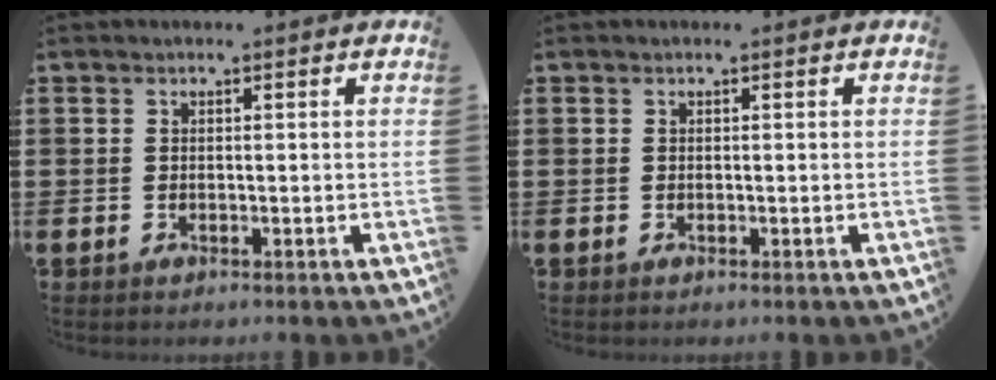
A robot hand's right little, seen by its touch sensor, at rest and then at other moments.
{"total": 0.0}